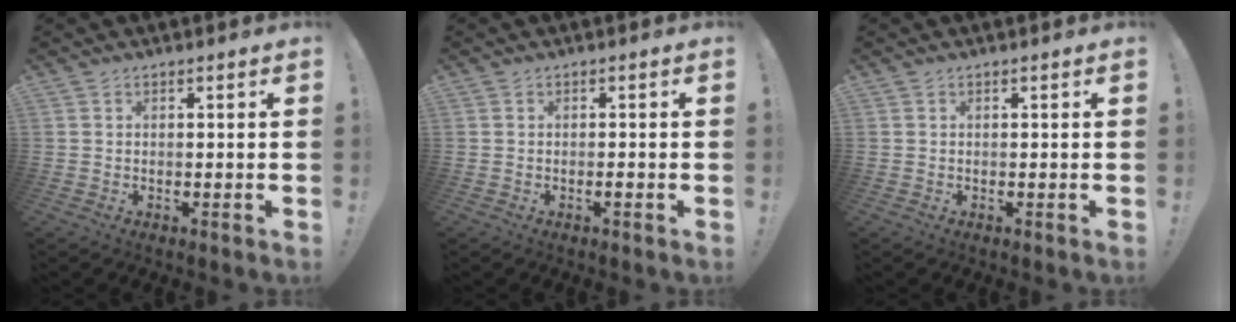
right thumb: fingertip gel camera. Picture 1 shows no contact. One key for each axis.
{"total": 1.0, "fx": -0.8, "fy": -0.1, "fz": 0.6, "tx": -0.016, "ty": 0.002, "tz": -0.011}
{"total": 0.0}